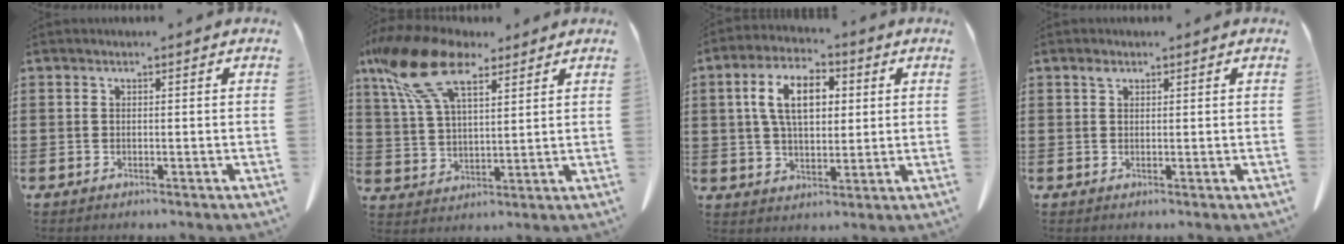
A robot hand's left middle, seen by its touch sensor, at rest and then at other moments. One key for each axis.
{"total": 13.3, "fx": 8.5, "fy": 5.5, "fz": 8.6, "tx": -0.203, "ty": -0.011, "tz": 0.155}
{"total": 9.3, "fx": 2.8, "fy": 5.1, "fz": 7.3, "tx": -0.147, "ty": 0.016, "tz": 0.049}
{"total": 1.2, "fx": 0.6, "fy": 0.7, "fz": 0.7, "tx": -0.018, "ty": 0.002, "tz": 0.013}